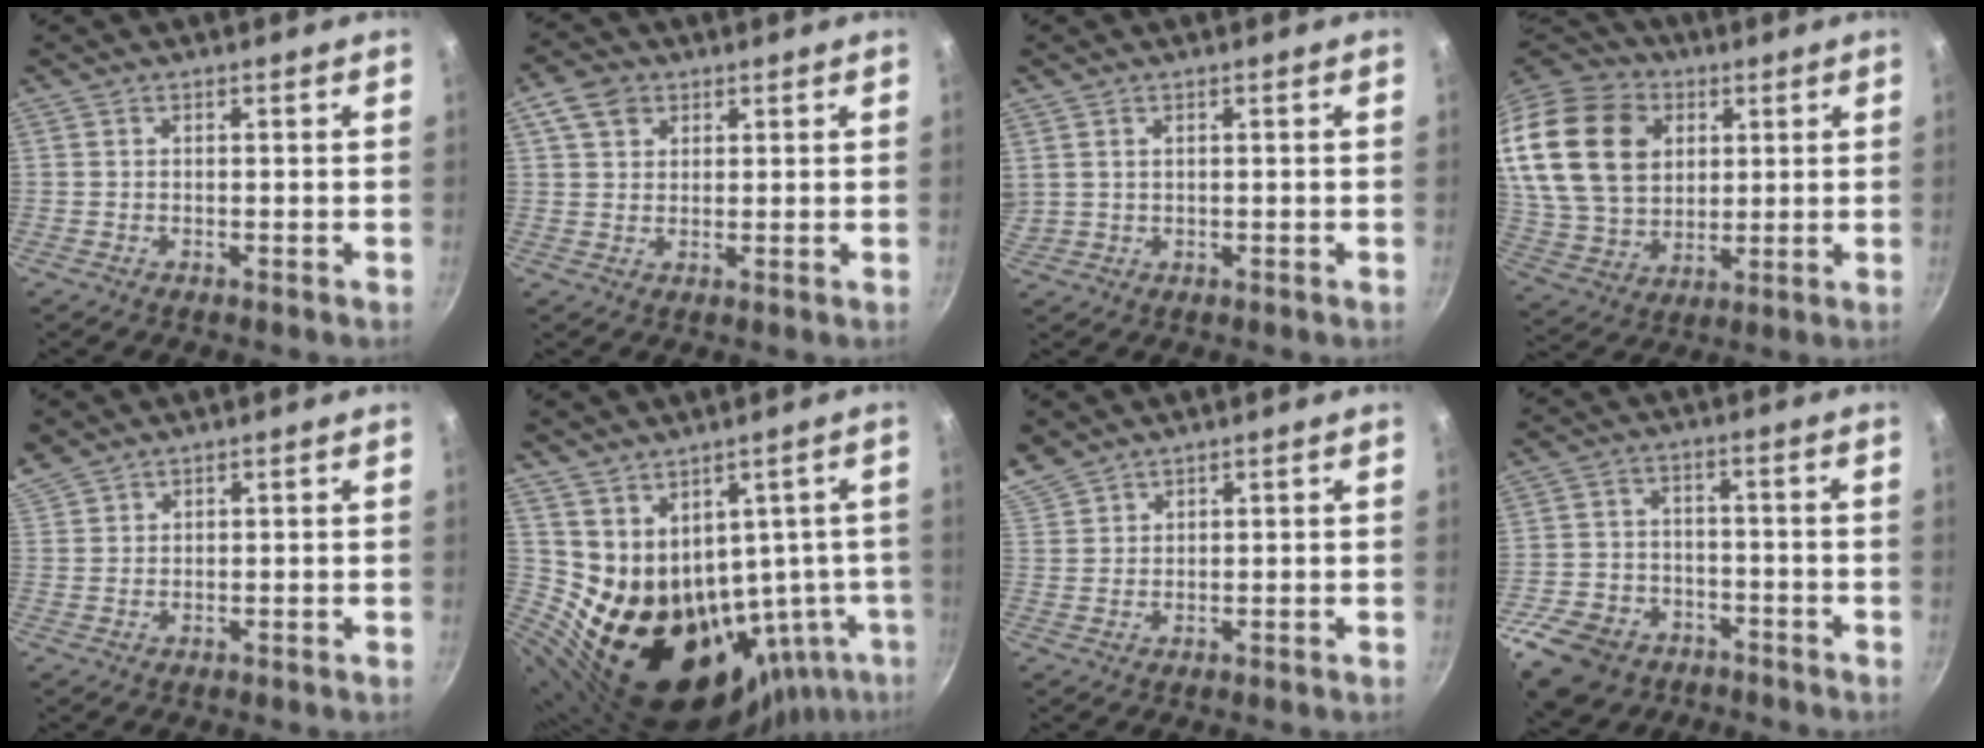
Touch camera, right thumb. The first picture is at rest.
{"total": 5.4, "force": [2.5, 4.1, 2.5], "torque": [-0.026, -0.002, 0.041]}
{"total": 2.4, "force": [1.2, 1.7, 1.2], "torque": [-0.016, 0.001, 0.029]}
{"total": 29.2, "force": [9.7, 21.4, 17.3], "torque": [-0.363, 0.017, 0.189]}
{"total": 5.7, "force": [4.9, 2.4, 1.6], "torque": [-0.034, 0.014, 0.105]}
{"total": 17.2, "force": [2.5, 12.5, 11.5], "torque": [-0.115, -0.006, 0.082]}
{"total": 7.5, "force": [6.6, 3.3, 1.7], "torque": [-0.036, 0.006, 0.143]}
{"total": 14.2, "force": [-7.9, 9.9, 6.4], "torque": [-0.111, 0.045, -0.131]}